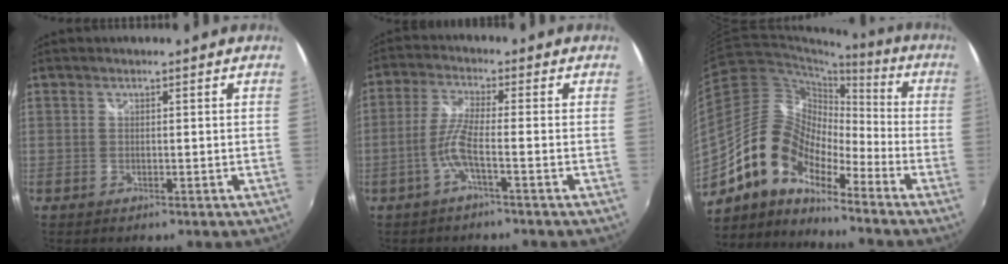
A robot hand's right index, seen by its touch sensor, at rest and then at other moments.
{"total": 5.1, "force": [-2.3, -0.2, 4.6], "torque": [-0.107, 0.001, -0.043]}
{"total": 13.6, "force": [-9.5, 6.7, 7.2], "torque": [-0.128, 0.020, -0.195]}